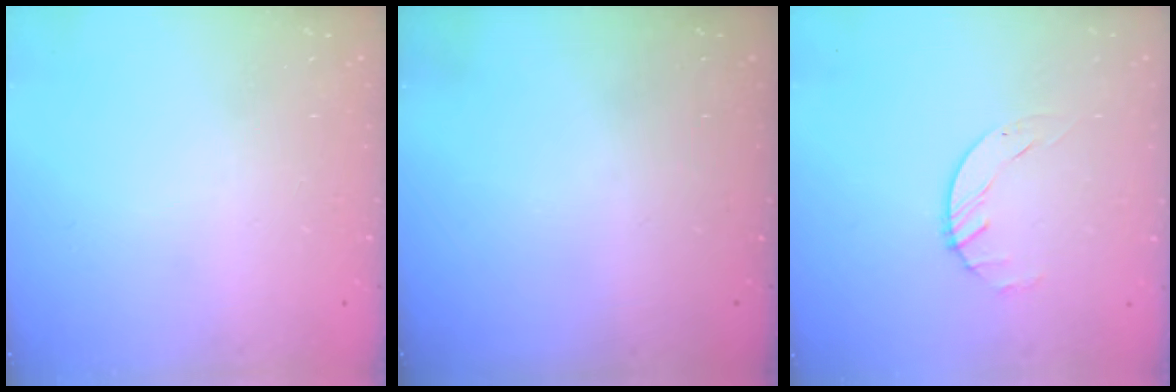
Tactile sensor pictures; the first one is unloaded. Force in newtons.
{"total": 0.0}
{"total": 1.4, "press": 1.4, "slide": 0.2}